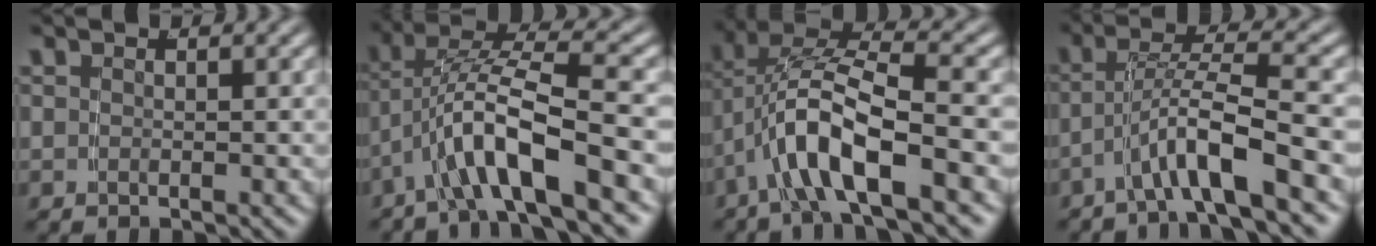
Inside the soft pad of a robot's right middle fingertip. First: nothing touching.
{"total": 5.9, "force": [-0.5, 2.4, 5.3], "torque": [-0.108, 0.002, -0.008]}
{"total": 7.6, "force": [-0.5, 4.0, 6.4], "torque": [-0.143, -0.009, -0.004]}
{"total": 4.5, "force": [-2.4, 0.0, 3.7], "torque": [-0.067, 0.003, -0.038]}